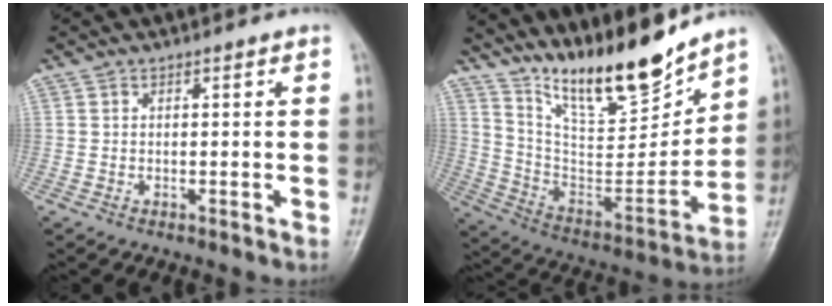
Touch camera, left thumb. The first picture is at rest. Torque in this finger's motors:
{"motor_torque": [1.74, 0.93, 1.40, -1.37, 0.07]}